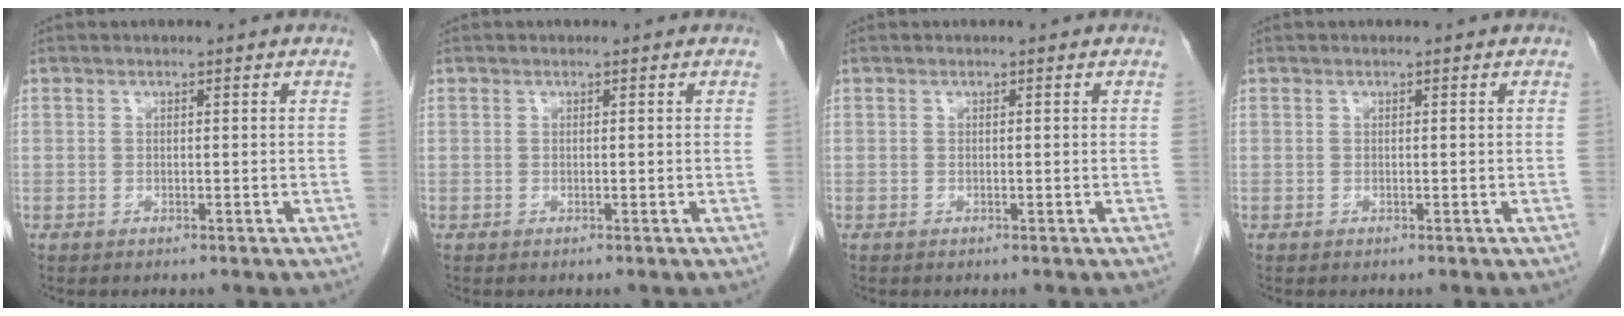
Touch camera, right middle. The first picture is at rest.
{"total": 0.0}
{"total": 0.0}
{"total": 0.0}